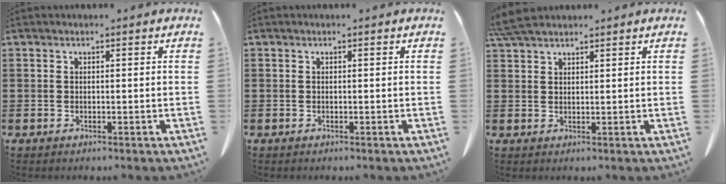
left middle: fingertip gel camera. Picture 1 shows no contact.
{"total": 0.0}
{"total": 4.2, "force": [3.6, 0.7, 1.9], "torque": [-0.048, -0.003, 0.071]}